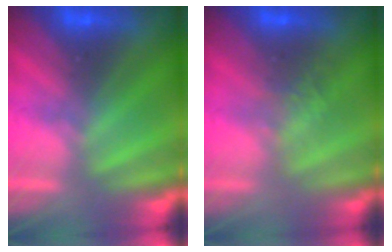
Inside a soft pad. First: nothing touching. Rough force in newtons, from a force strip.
{"total": 1.1}